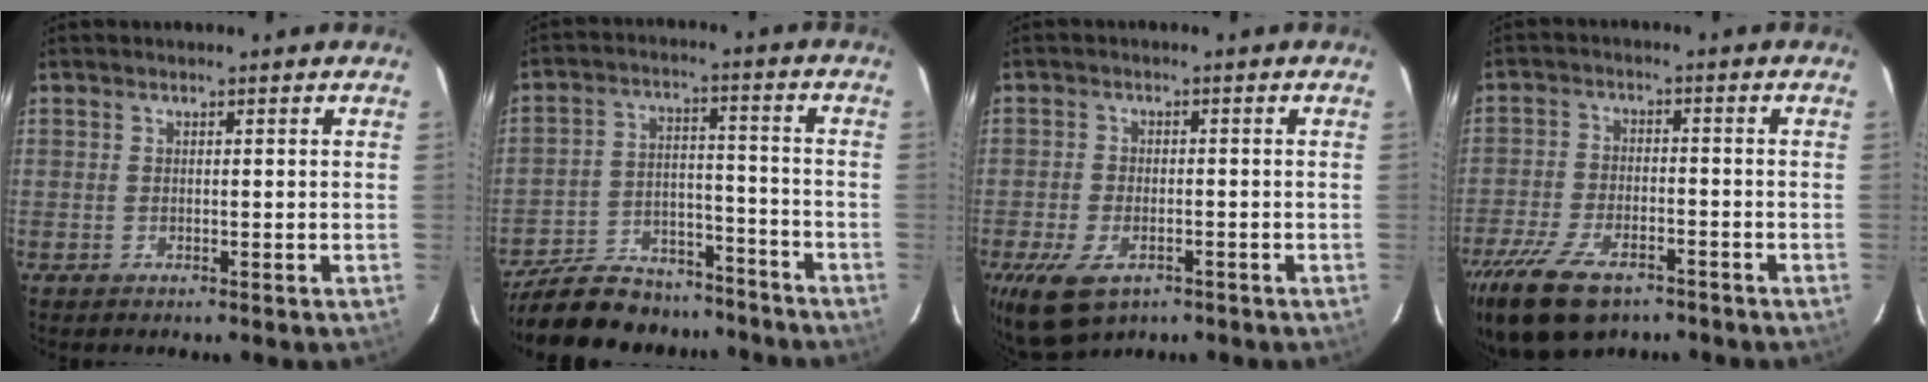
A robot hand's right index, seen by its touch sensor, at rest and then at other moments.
{"total": 23.1, "force": [-19.5, 8.8, 8.6], "torque": [-0.189, 0.021, -0.278]}
{"total": 9.9, "force": [-5.6, 5.4, 6.1], "torque": [-0.146, -0.026, -0.095]}
{"total": 14.6, "force": [-10.0, 6.7, 8.2], "torque": [-0.193, -0.025, -0.178]}